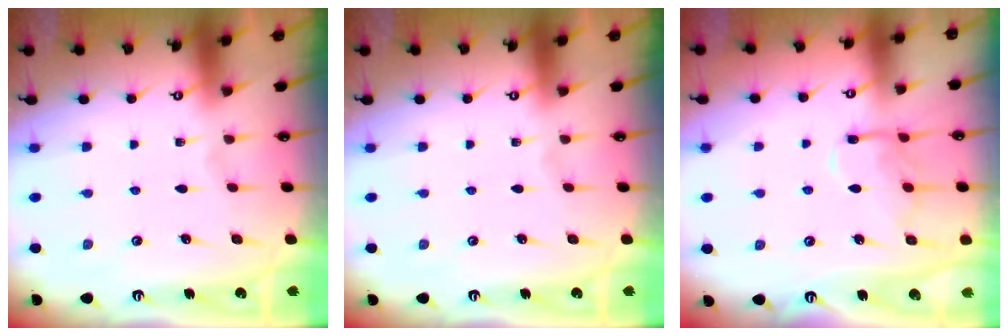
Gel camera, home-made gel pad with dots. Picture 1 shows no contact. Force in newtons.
{"total": 0.0}
{"total": 12.4, "press": 12.4, "slide": 0.8}